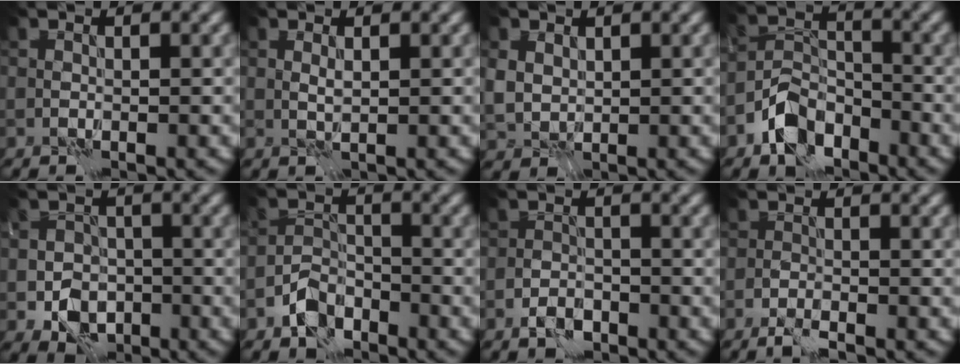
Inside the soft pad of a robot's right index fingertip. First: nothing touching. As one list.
[{"total": 0.7, "force": [0.4, 0.0, 0.6], "torque": [-0.013, 0.000, 0.009]}, {"total": 2.4, "force": [1.0, 1.9, 1.2], "torque": [-0.033, 0.000, 0.020]}, {"total": 5.2, "force": [-3.3, 3.1, 2.4], "torque": [-0.039, 0.003, -0.071]}, {"total": 4.8, "force": [-1.9, 3.7, 2.4], "torque": [-0.026, 0.000, -0.035]}, {"total": 3.5, "force": [-2.4, 2.0, 1.5], "torque": [-0.022, 0.007, -0.052]}, {"total": 1.9, "force": [-1.3, 1.0, 0.9], "torque": [-0.011, 0.005, -0.026]}, {"total": 1.7, "force": [-1.4, 0.3, 1.0], "torque": [-0.022, 0.002, -0.029]}]